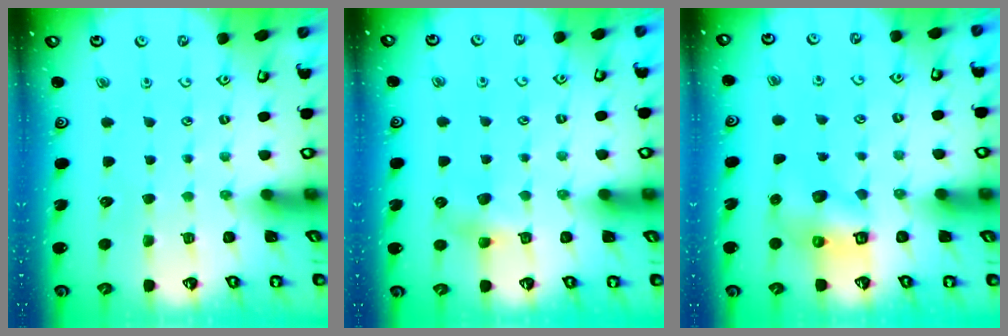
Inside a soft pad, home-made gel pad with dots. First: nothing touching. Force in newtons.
{"total": 5.3, "press": 5.3, "slide": 0.6}
{"total": 6.8, "press": 6.8, "slide": 0.9}